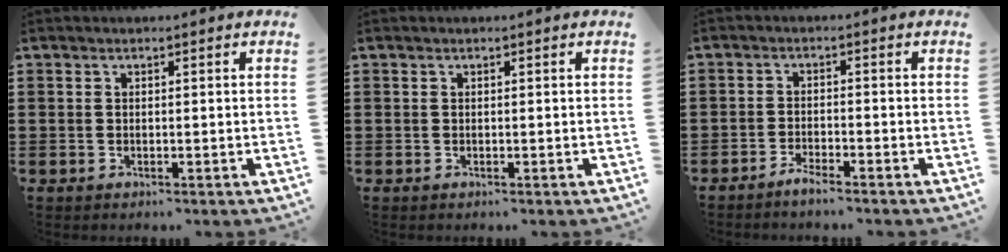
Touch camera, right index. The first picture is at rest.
{"total": 0.0}
{"total": 2.1, "force": [-2.0, -0.2, 0.6], "torque": [-0.012, 0.000, -0.038]}